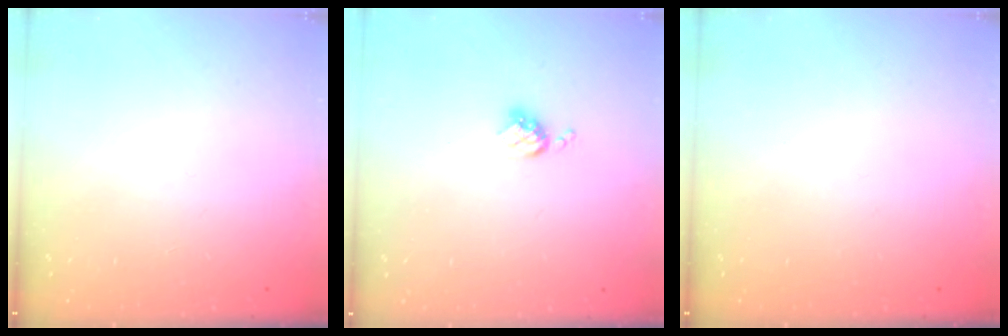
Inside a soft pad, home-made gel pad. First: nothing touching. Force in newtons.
{"total": 3.8, "press": 3.8, "slide": 0.4}
{"total": 0.0}